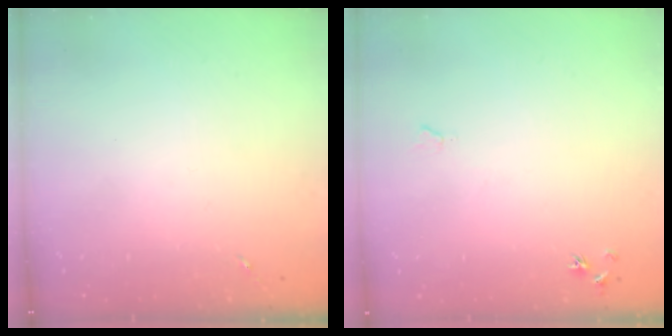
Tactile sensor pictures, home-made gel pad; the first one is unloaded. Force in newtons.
{"total": 4.7, "press": 4.7, "slide": 0.7}